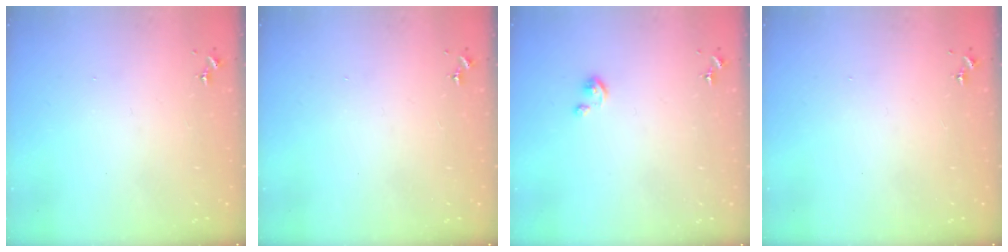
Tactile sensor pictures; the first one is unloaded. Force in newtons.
{"total": 0.0}
{"total": 2.5, "press": 2.5, "slide": 0.3}
{"total": 0.0}